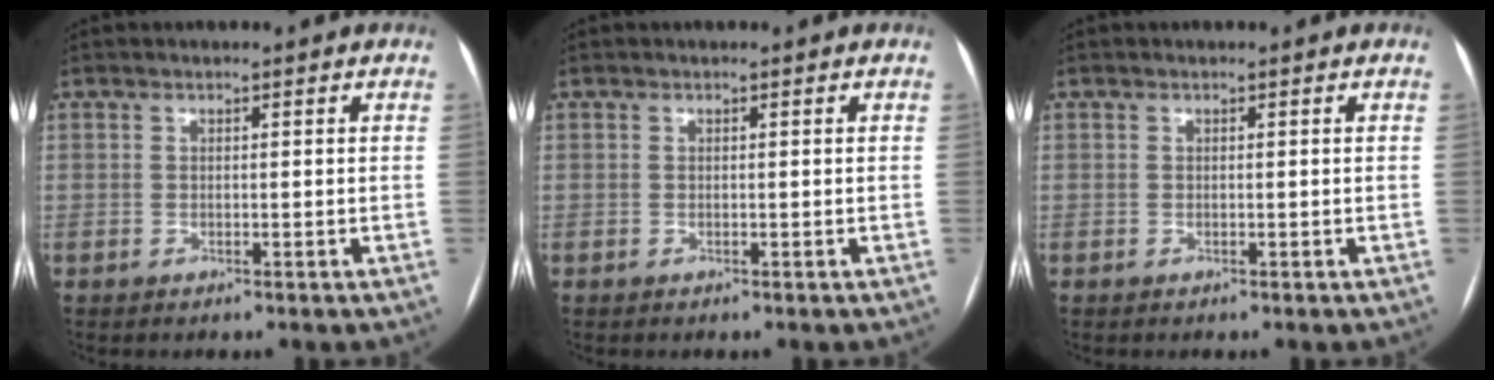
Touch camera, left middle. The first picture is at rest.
{"total": 0.0}
{"total": 0.0}